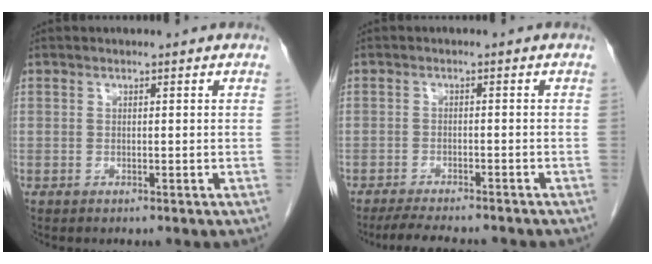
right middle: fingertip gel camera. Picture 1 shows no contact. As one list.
[{"total": 8.1, "force": [-7.2, 1.2, 3.5], "torque": [-0.052, -0.014, -0.108]}]